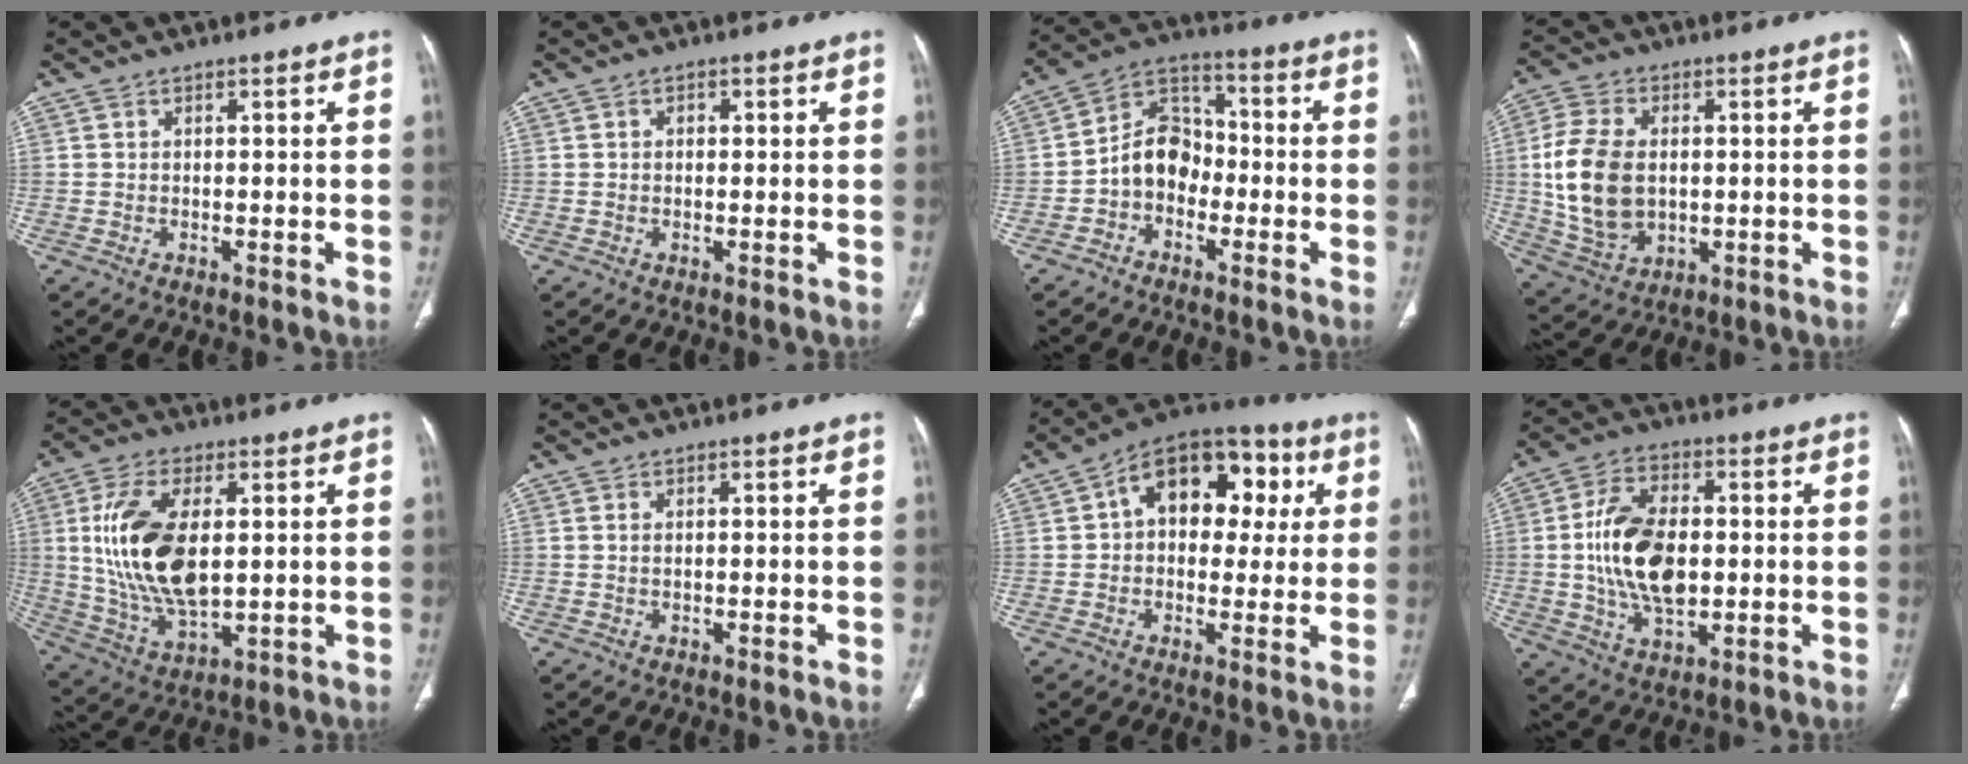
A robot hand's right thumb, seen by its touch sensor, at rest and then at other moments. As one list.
[{"total": 1.3, "force": [0.3, 0.9, 0.8], "torque": [-0.011, 0.002, 0.005]}, {"total": 9.6, "force": [-2.5, 7.5, 5.4], "torque": [-0.068, 0.041, -0.061]}, {"total": 14.9, "force": [0.6, 10.0, 11.0], "torque": [-0.214, -0.004, 0.022]}, {"total": 17.4, "force": [2.4, 8.8, 14.8], "torque": [-0.292, -0.013, 0.054]}, {"total": 0.6, "force": [0.2, 0.3, 0.5], "torque": [-0.015, 0.002, 0.005]}, {"total": 16.9, "force": [3.8, 11.3, 11.9], "torque": [-0.121, 0.029, 0.047]}, {"total": 15.0, "force": [0.2, 8.7, 12.2], "torque": [-0.216, 0.005, 0.005]}]